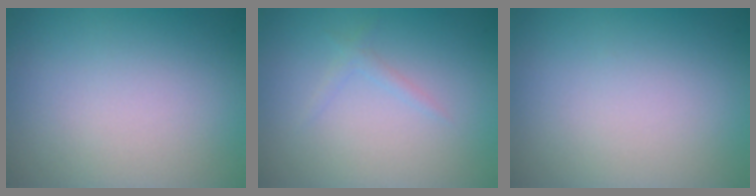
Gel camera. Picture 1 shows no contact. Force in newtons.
{"total": 0.8, "press": 0.8, "slide": 0.0}
{"total": 0.0}